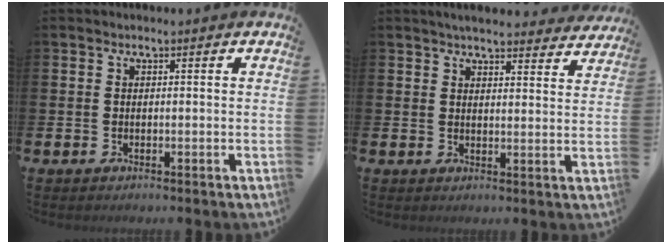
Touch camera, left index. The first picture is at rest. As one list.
[{"total": 4.4, "force": [4.3, 0.5, 1.0], "torque": [-0.015, -0.025, 0.074]}]